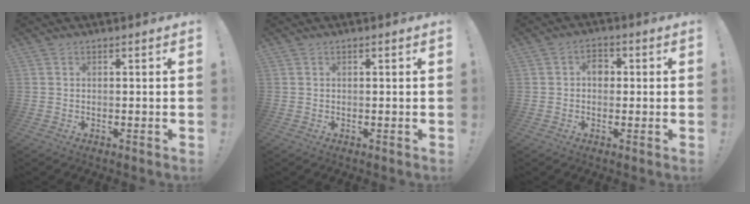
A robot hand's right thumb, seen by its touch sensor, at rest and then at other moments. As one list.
[{"total": 0.0}, {"total": 4.6, "force": [0.5, 3.5, 3.0], "torque": [-0.035, 0.001, 0.004]}]